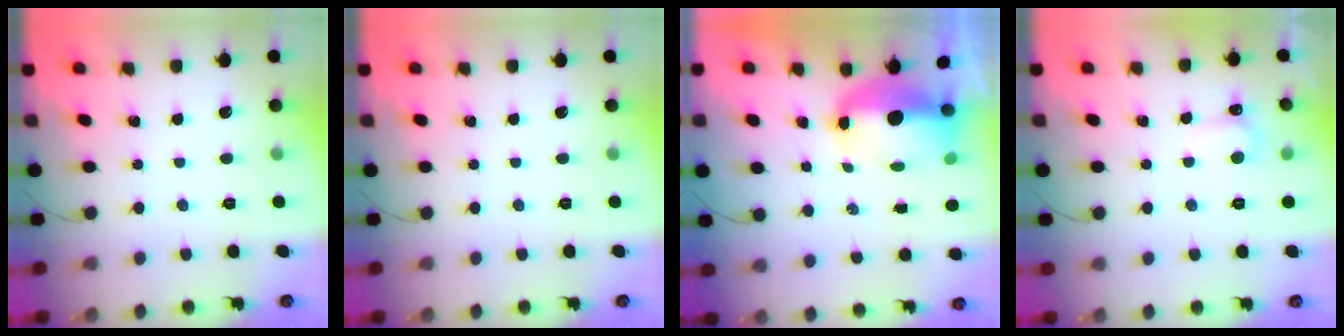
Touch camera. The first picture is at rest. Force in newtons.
{"total": 0.0}
{"total": 8.1, "press": 8.0, "slide": 1.5}
{"total": 4.6, "press": 4.4, "slide": 1.3}